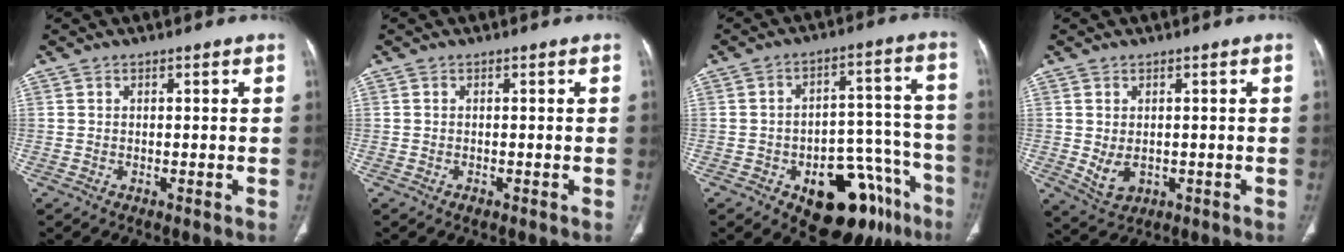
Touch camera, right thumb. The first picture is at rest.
{"total": 0.6, "force": [-0.3, 0.4, 0.2], "torque": [-0.004, 0.001, -0.005]}
{"total": 19.3, "force": [-10.5, 10.2, 12.6], "torque": [-0.088, 0.088, -0.136]}
{"total": 4.2, "force": [-0.3, 3.1, 2.9], "torque": [-0.048, -0.004, 0.011]}